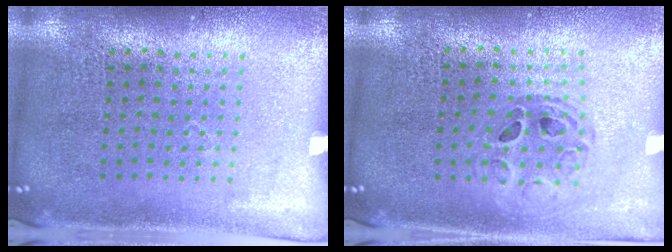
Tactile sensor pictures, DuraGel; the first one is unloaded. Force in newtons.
{"total": 0.8, "press": 0.8, "slide": 0.0}